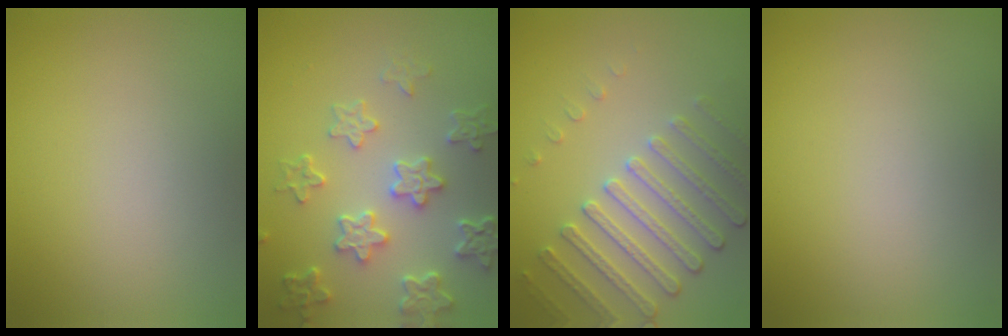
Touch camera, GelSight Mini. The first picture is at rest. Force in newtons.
{"total": 5.1, "press": 4.2, "slide": 2.9}
{"total": 3.3, "press": 3.0, "slide": 1.4}
{"total": 0.0}